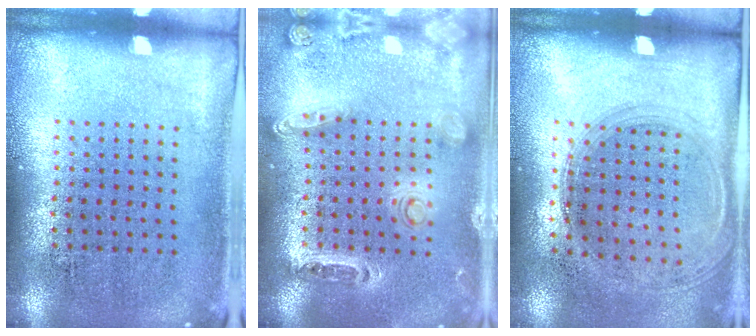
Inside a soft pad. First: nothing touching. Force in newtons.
{"total": 1.4, "press": 1.4, "slide": 0.3}
{"total": 1.4, "press": 1.2, "slide": 0.6}